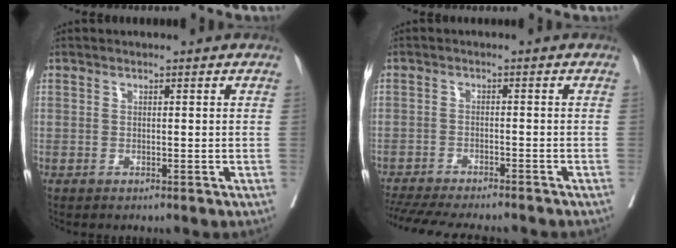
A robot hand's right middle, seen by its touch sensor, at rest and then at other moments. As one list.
[{"total": 15.1, "force": [-13.4, 2.4, 6.4], "torque": [-0.127, -0.020, -0.189]}]